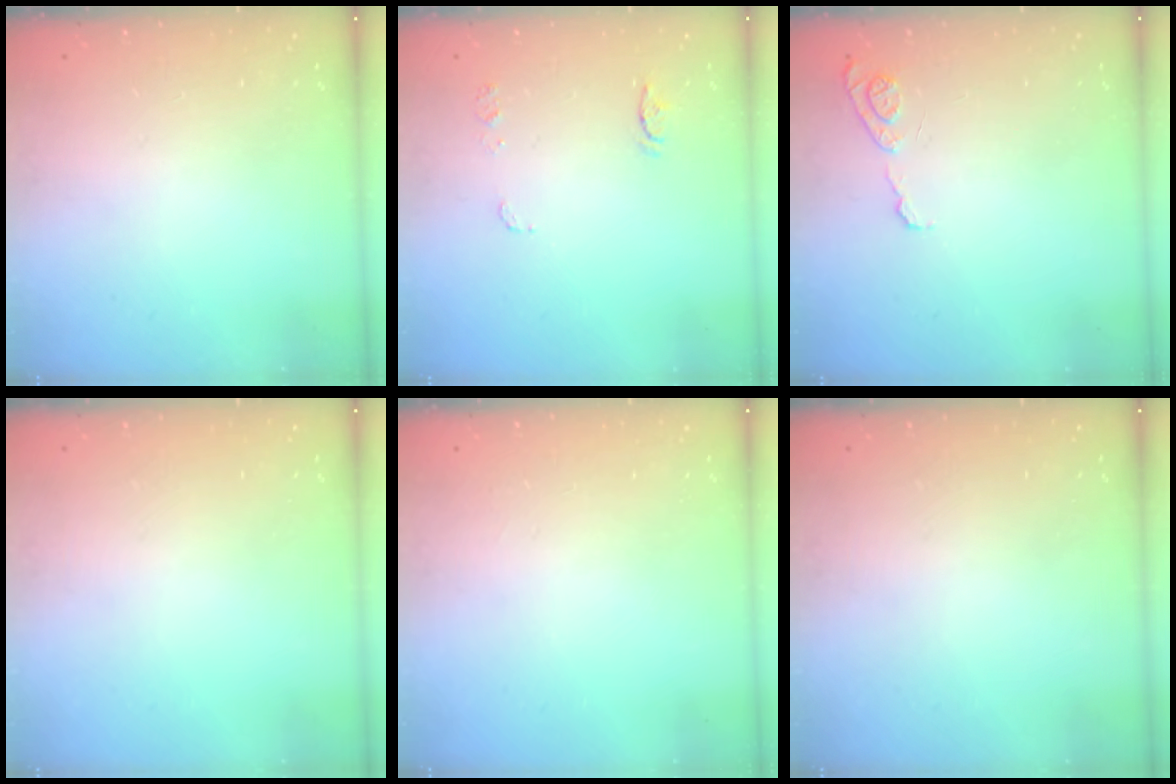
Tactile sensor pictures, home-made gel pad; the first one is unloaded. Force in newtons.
{"total": 6.9, "press": 6.9, "slide": 0.5}
{"total": 7.6, "press": 7.5, "slide": 0.8}
{"total": 0.0}
{"total": 5.0, "press": 5.0, "slide": 0.5}
{"total": 0.0}